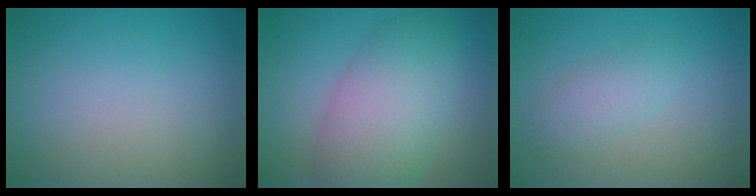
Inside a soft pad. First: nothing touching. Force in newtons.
{"total": 7.2, "press": 7.2, "slide": 0.2}
{"total": 2.2, "press": 2.2, "slide": 0.0}